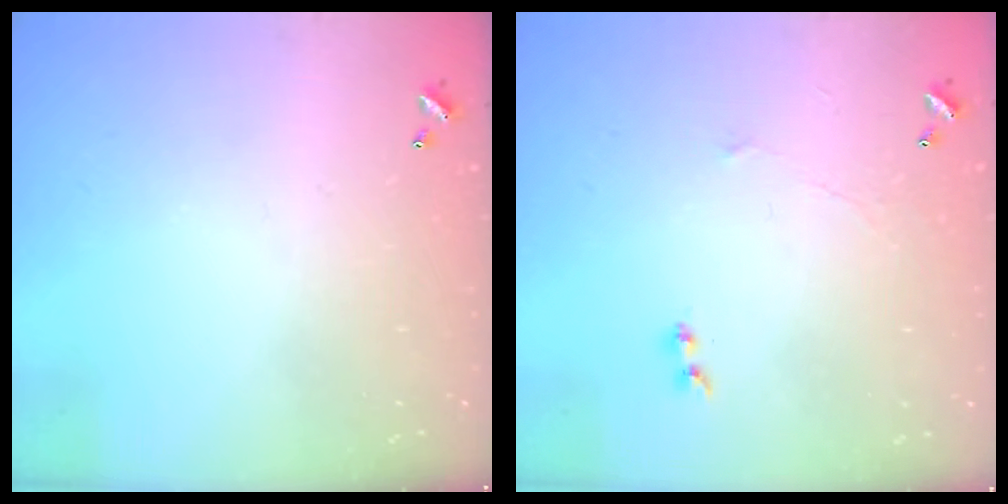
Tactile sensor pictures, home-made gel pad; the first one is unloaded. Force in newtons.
{"total": 1.6, "press": 1.3, "slide": 0.9}